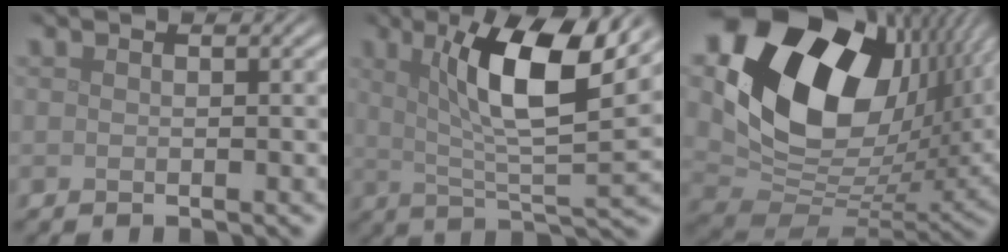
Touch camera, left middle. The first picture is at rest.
{"total": 9.1, "force": [3.6, 2.1, 8.1], "torque": [-0.125, -0.007, 0.062]}
{"total": 18.3, "force": [6.5, 12.2, 11.9], "torque": [-0.235, 0.014, 0.119]}